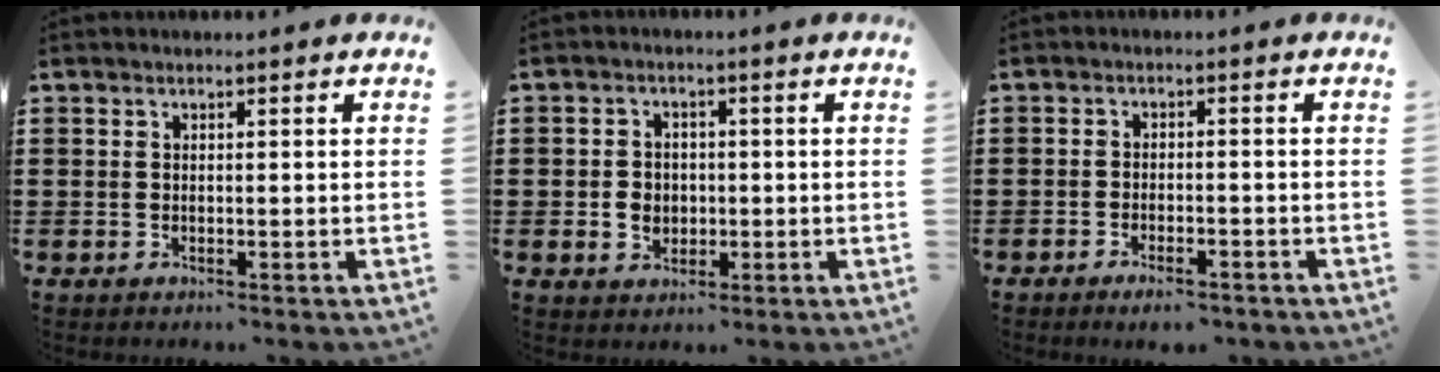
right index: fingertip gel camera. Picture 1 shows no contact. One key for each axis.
{"total": 3.2, "fx": -0.4, "fy": 2.9, "fz": 1.3, "tx": -0.026, "ty": 0.003, "tz": -0.014}
{"total": 2.3, "fx": -2.0, "fy": 0.3, "fz": 1.0, "tx": -0.020, "ty": 0.001, "tz": -0.038}